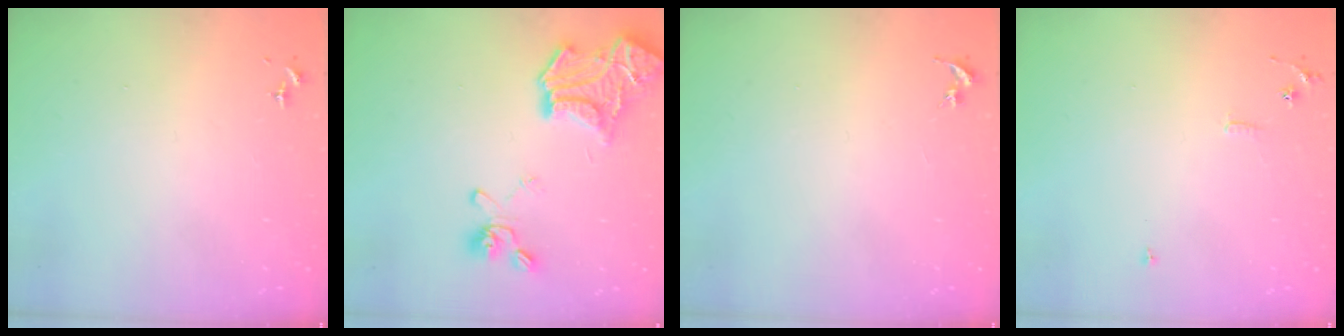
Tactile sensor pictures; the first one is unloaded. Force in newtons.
{"total": 19.7, "press": 19.6, "slide": 1.9}
{"total": 0.0}
{"total": 5.6, "press": 5.6, "slide": 0.6}